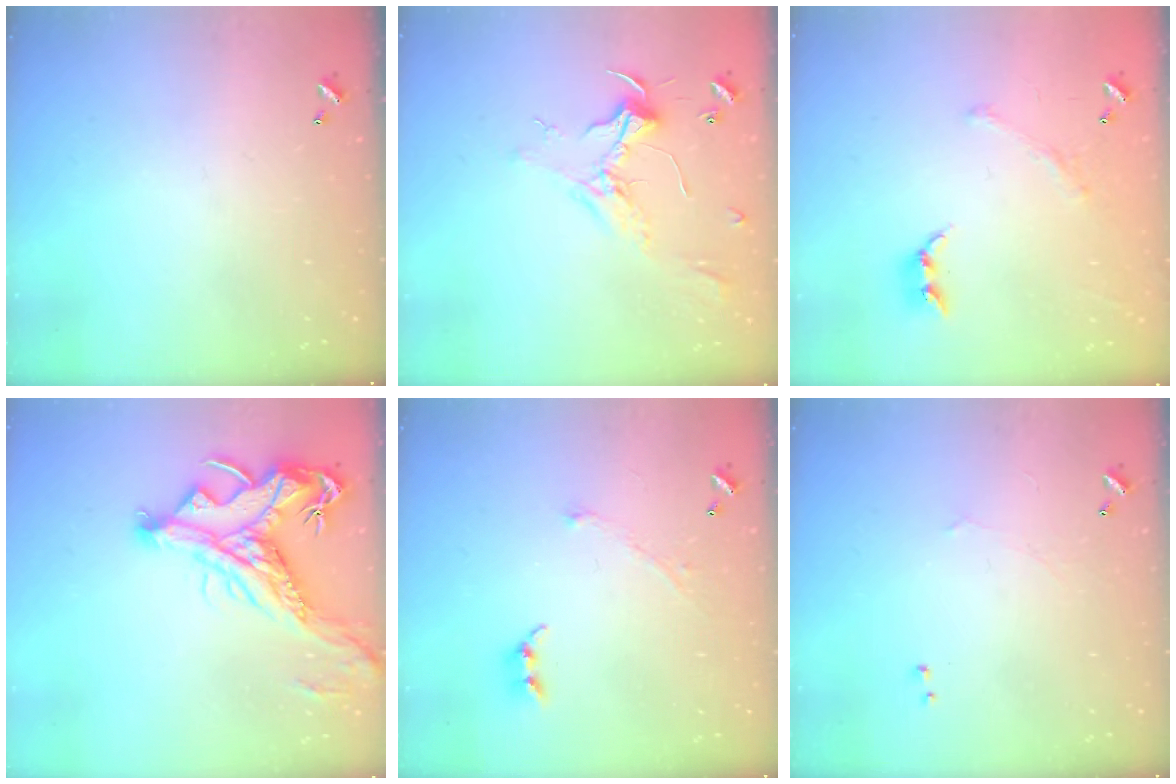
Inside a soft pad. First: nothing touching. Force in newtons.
{"total": 2.3, "press": 2.2, "slide": 0.7}
{"total": 2.3, "press": 2.0, "slide": 1.0}
{"total": 9.6, "press": 9.4, "slide": 2.0}
{"total": 2.9, "press": 2.9, "slide": 0.4}
{"total": 0.7, "press": 0.1, "slide": 0.7}